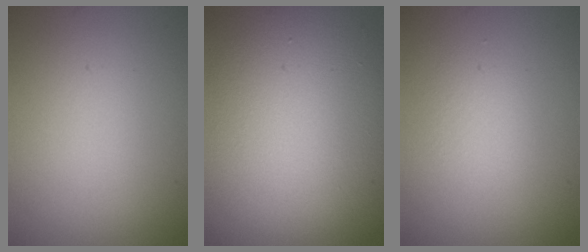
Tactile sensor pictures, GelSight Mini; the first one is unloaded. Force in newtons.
{"total": 16.8, "press": 16.7, "slide": 1.2}
{"total": 1.3, "press": 1.3, "slide": 0.1}